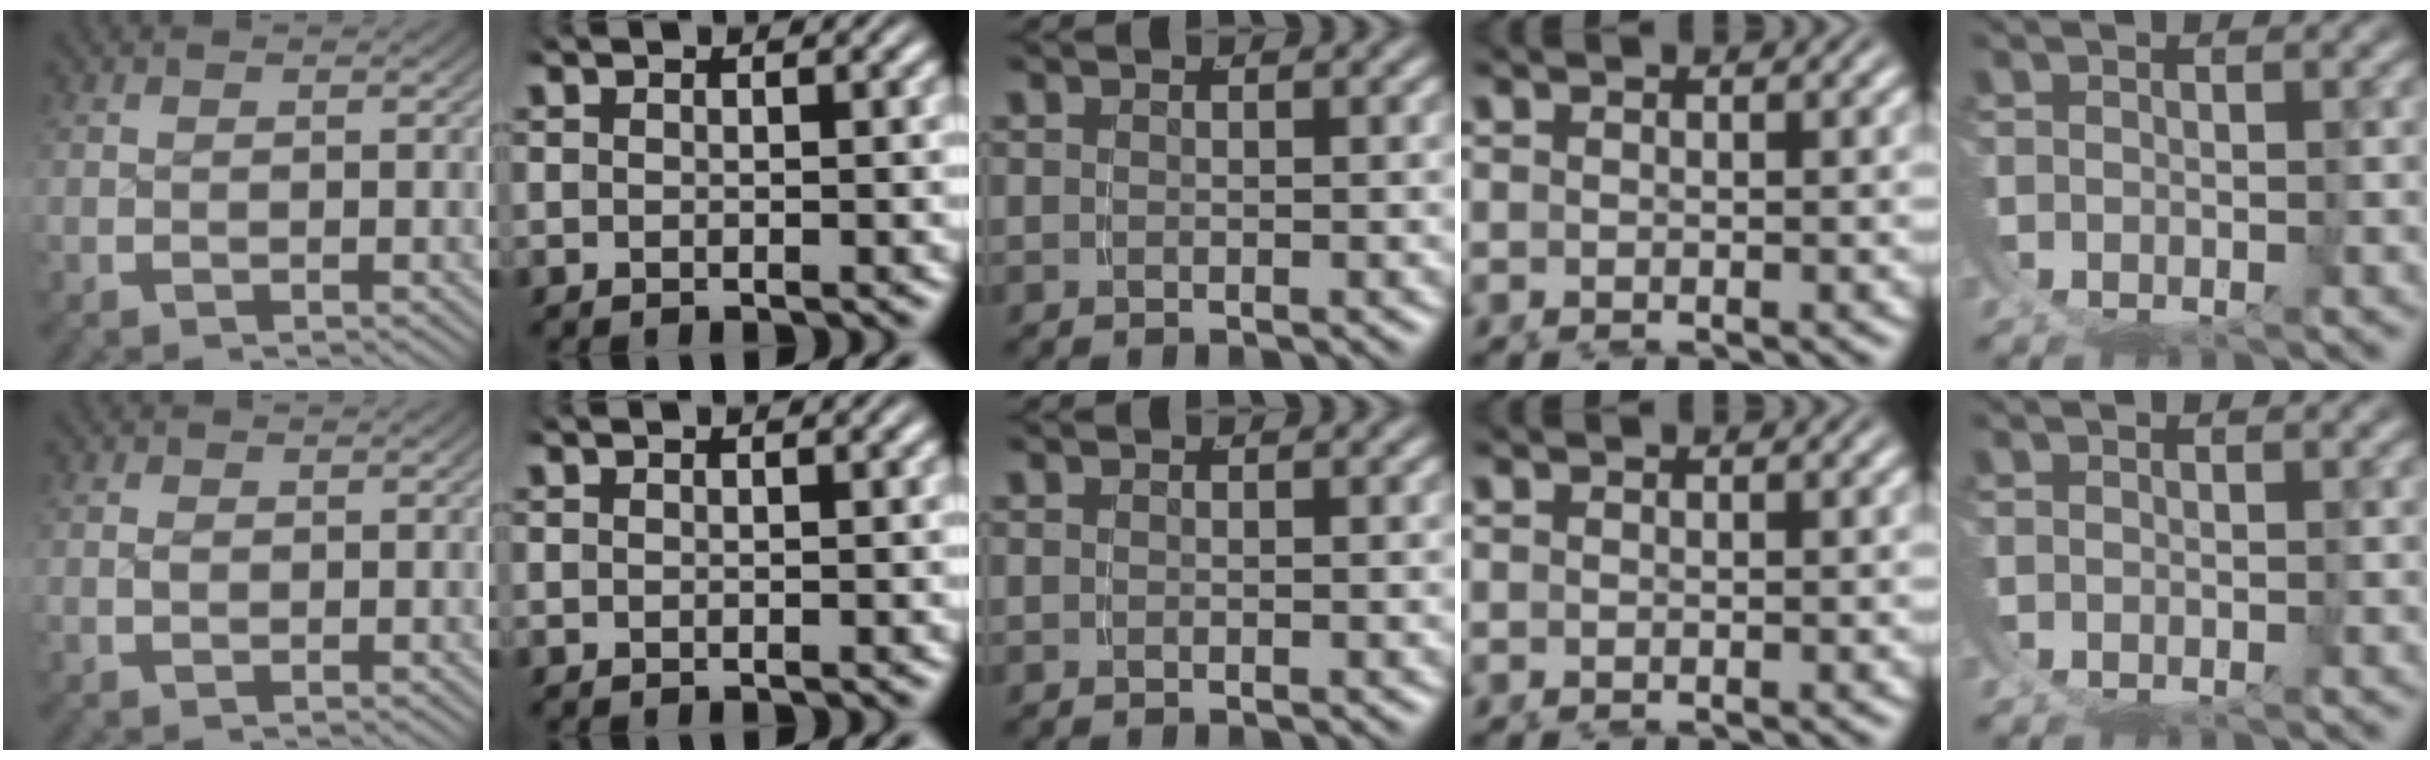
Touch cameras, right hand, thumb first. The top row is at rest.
{"thumb": {"total": 0.7, "force": [0.1, 0.7, 0.4], "torque": [-0.010, -0.009, 0.006]}}